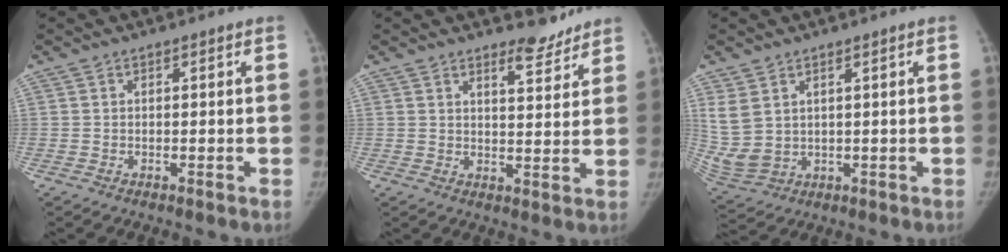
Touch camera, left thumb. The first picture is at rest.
{"total": 4.9, "force": [4.3, 1.5, 1.8], "torque": [-0.009, -0.037, 0.066]}
{"total": 8.1, "force": [2.8, 5.5, 5.2], "torque": [-0.113, -0.012, 0.077]}